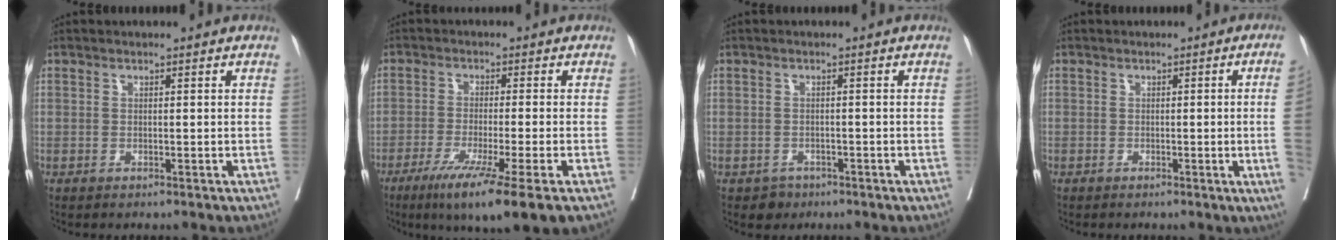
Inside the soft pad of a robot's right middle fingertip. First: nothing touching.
{"total": 11.6, "force": [-7.1, -0.8, 9.2], "torque": [-0.140, -0.033, -0.110]}
{"total": 2.0, "force": [-1.3, 1.6, 0.1], "torque": [-0.002, 0.007, -0.019]}
{"total": 6.4, "force": [-0.8, -2.5, 5.9], "torque": [-0.067, -0.015, -0.008]}